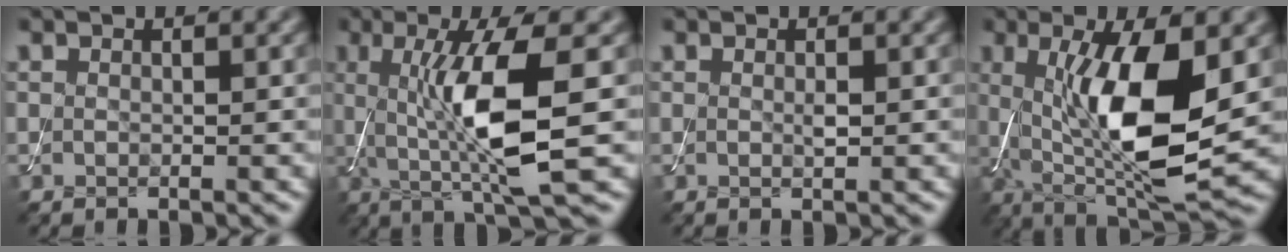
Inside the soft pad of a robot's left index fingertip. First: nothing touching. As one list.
[{"total": 8.7, "force": [0.3, 1.7, 8.5], "torque": [-0.146, -0.012, 0.016]}, {"total": 0.6, "force": [0.1, 0.1, 0.6], "torque": [-0.014, 0.000, 0.000]}, {"total": 11.0, "force": [0.4, 3.3, 10.5], "torque": [-0.175, -0.011, 0.013]}]